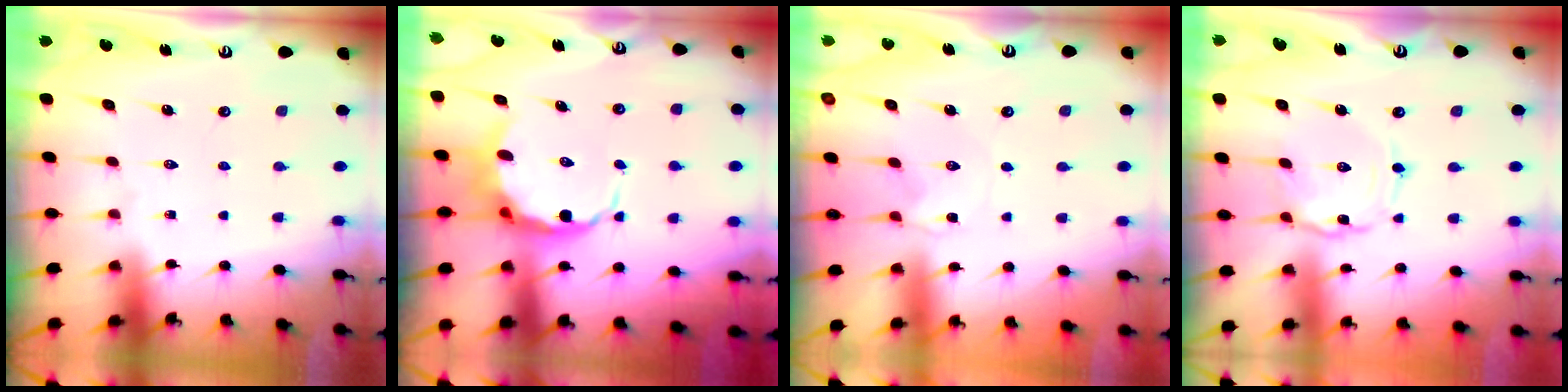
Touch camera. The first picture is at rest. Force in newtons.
{"total": 7.5, "press": 7.0, "slide": 2.6}
{"total": 1.3, "press": 1.3, "slide": 0.3}
{"total": 1.6, "press": 1.5, "slide": 0.2}